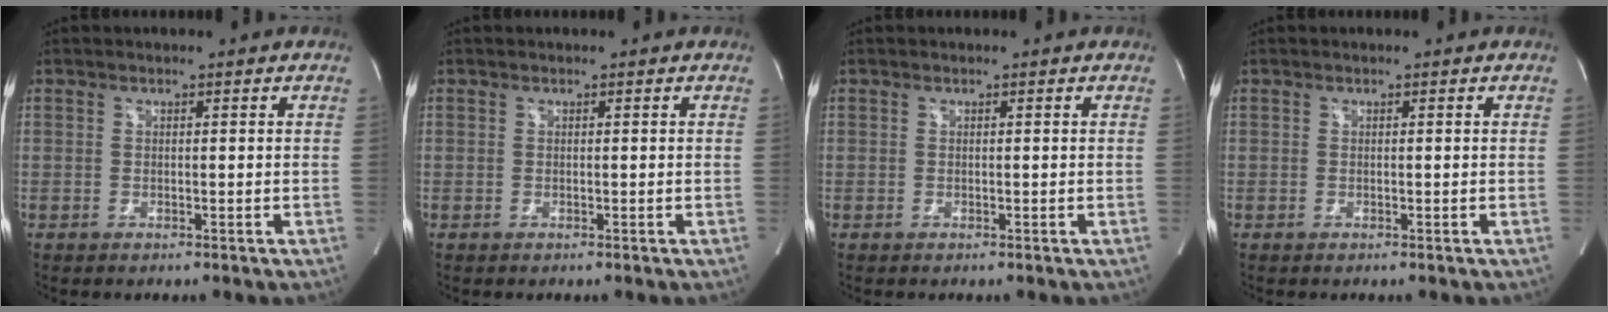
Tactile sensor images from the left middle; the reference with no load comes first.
{"total": 0.0}
{"total": 0.0}
{"total": 0.0}